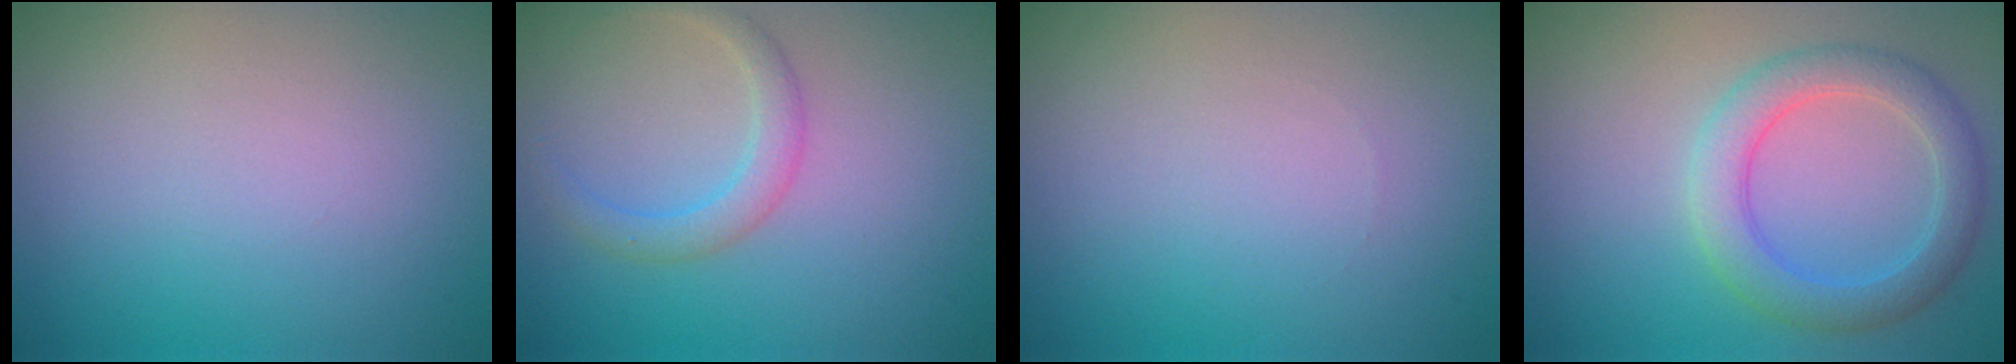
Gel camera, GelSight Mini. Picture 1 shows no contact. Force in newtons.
{"total": 2.1, "press": 2.1, "slide": 0.0}
{"total": 0.0}
{"total": 4.0, "press": 4.0, "slide": 0.2}